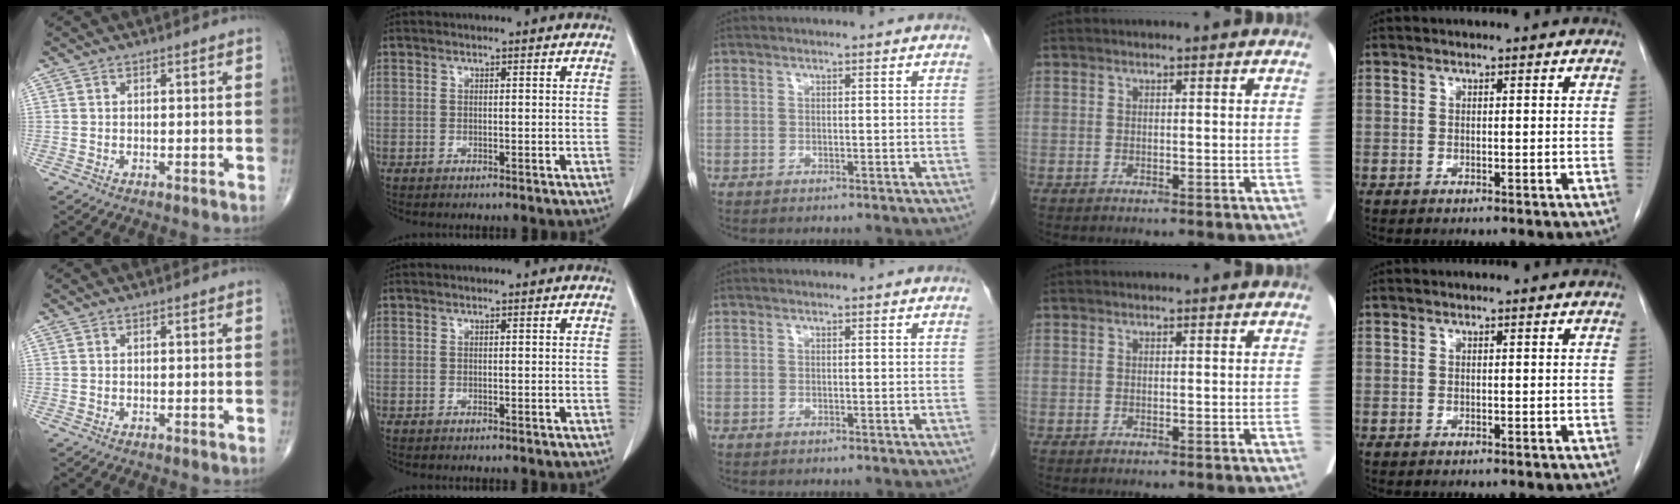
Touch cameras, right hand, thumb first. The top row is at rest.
{}